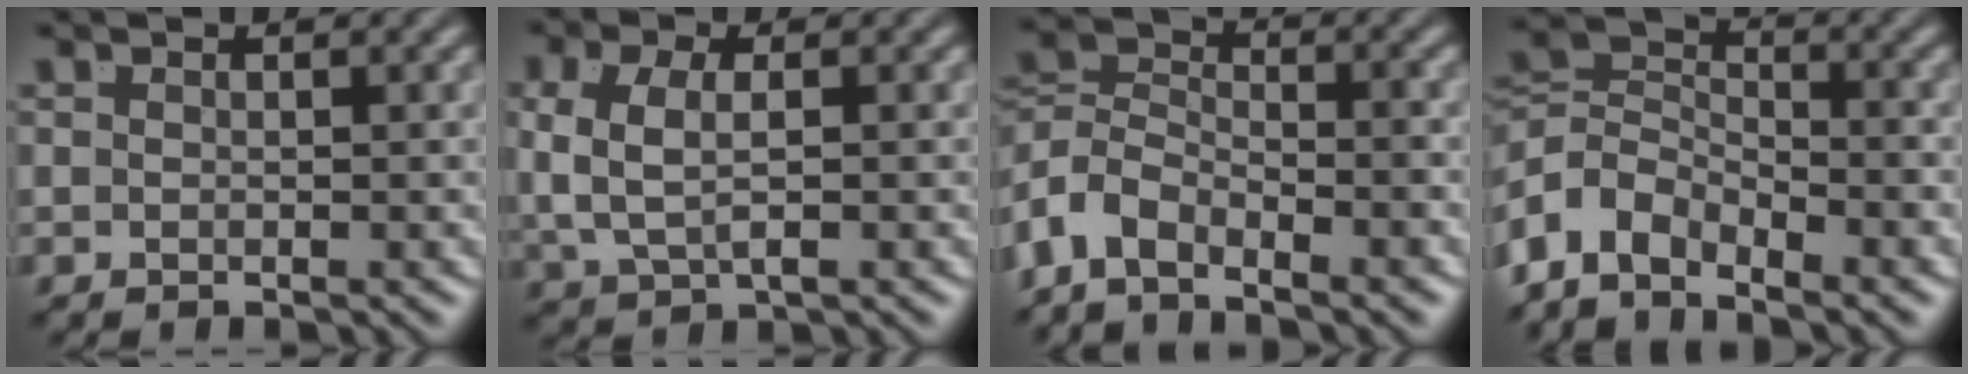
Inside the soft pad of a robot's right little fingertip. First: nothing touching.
{"total": 4.4, "force": [0.3, 2.8, 3.4], "torque": [-0.084, -0.006, 0.014]}
{"total": 7.6, "force": [-3.0, 6.2, 3.3], "torque": [-0.089, -0.029, -0.057]}
{"total": 7.7, "force": [-2.3, 6.1, 4.1], "torque": [-0.102, -0.034, -0.038]}